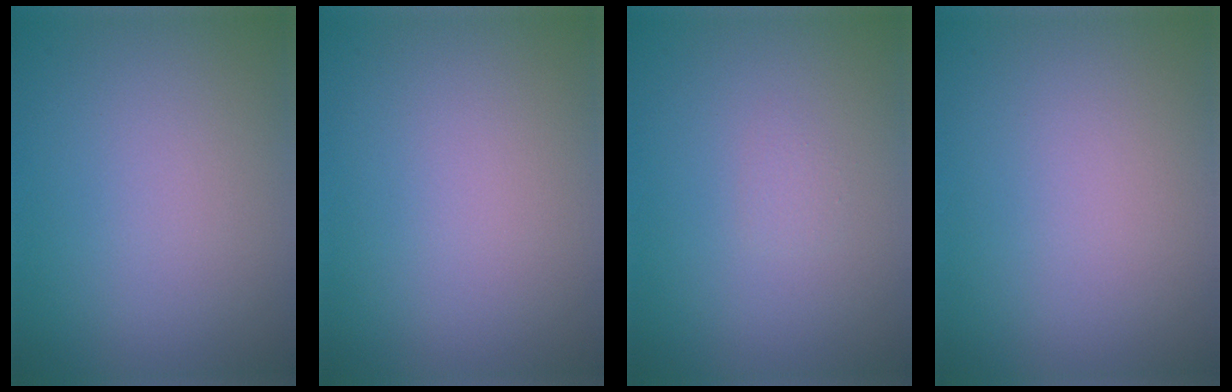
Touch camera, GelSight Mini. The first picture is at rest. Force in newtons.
{"total": 0.0}
{"total": 0.5, "press": 0.5, "slide": 0.1}
{"total": 0.0}